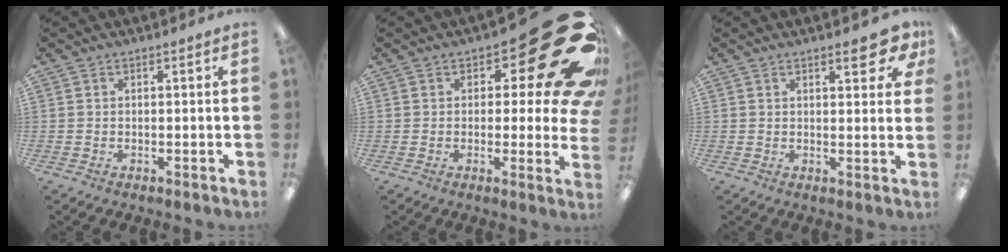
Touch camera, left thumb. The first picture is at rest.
{"total": 21.5, "force": [9.8, 7.9, 17.5], "torque": [-0.208, -0.064, 0.165]}
{"total": 6.0, "force": [3.9, 2.1, 4.1], "torque": [-0.041, -0.022, 0.059]}